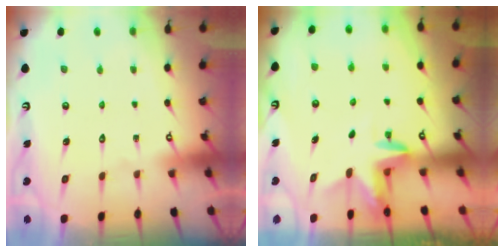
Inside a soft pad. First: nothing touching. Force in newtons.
{"total": 3.3, "press": 3.3, "slide": 0.3}